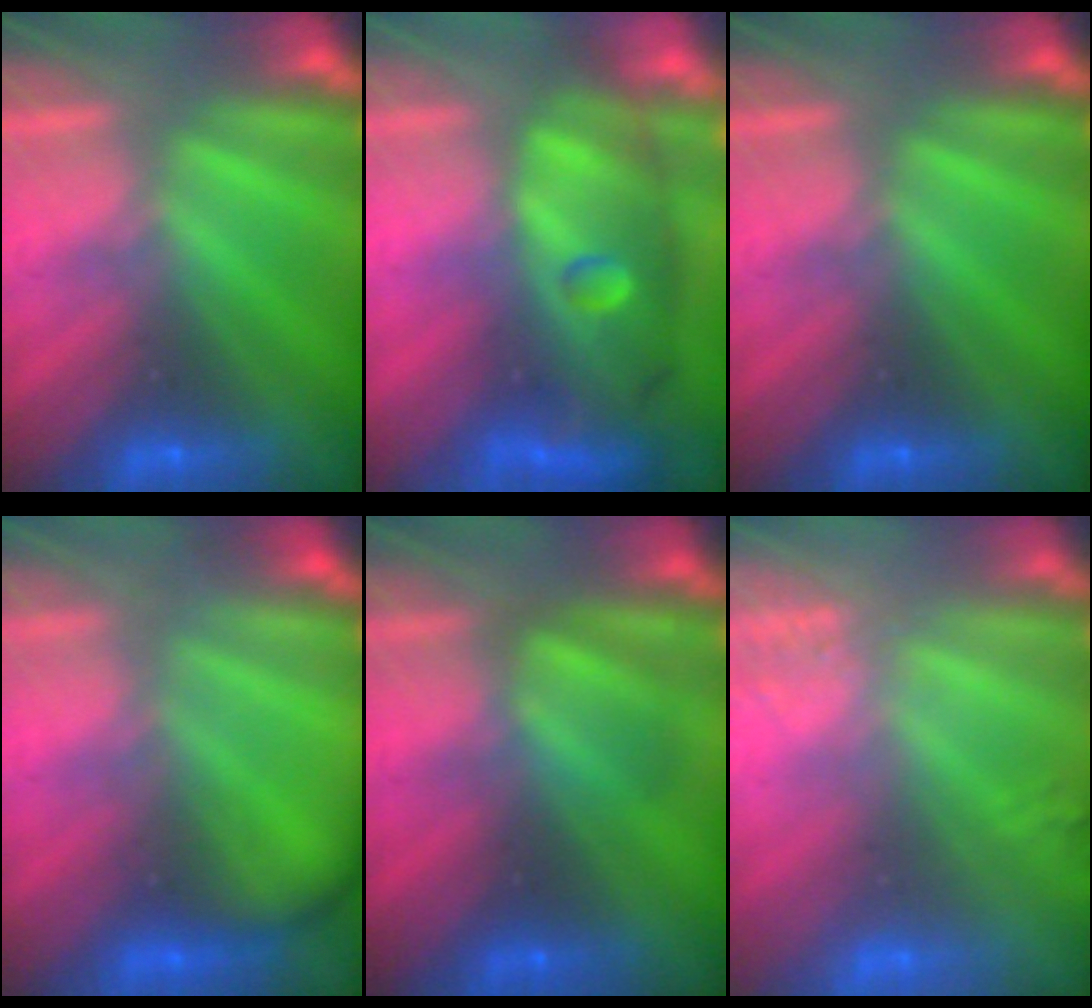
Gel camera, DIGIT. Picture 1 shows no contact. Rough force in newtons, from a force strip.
{"total": 7.8}
{"total": 0.0}
{"total": 2.3}
{"total": 2.4}
{"total": 2.4}